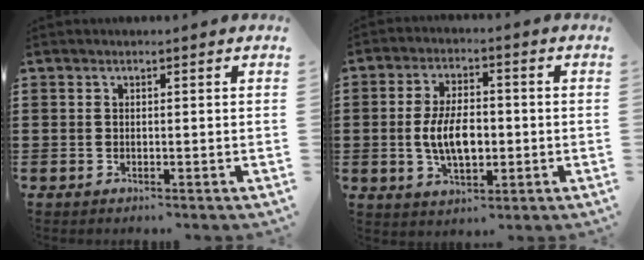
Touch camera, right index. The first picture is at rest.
{"total": 7.4, "force": [-0.8, 4.0, 6.2], "torque": [-0.123, -0.001, -0.020]}